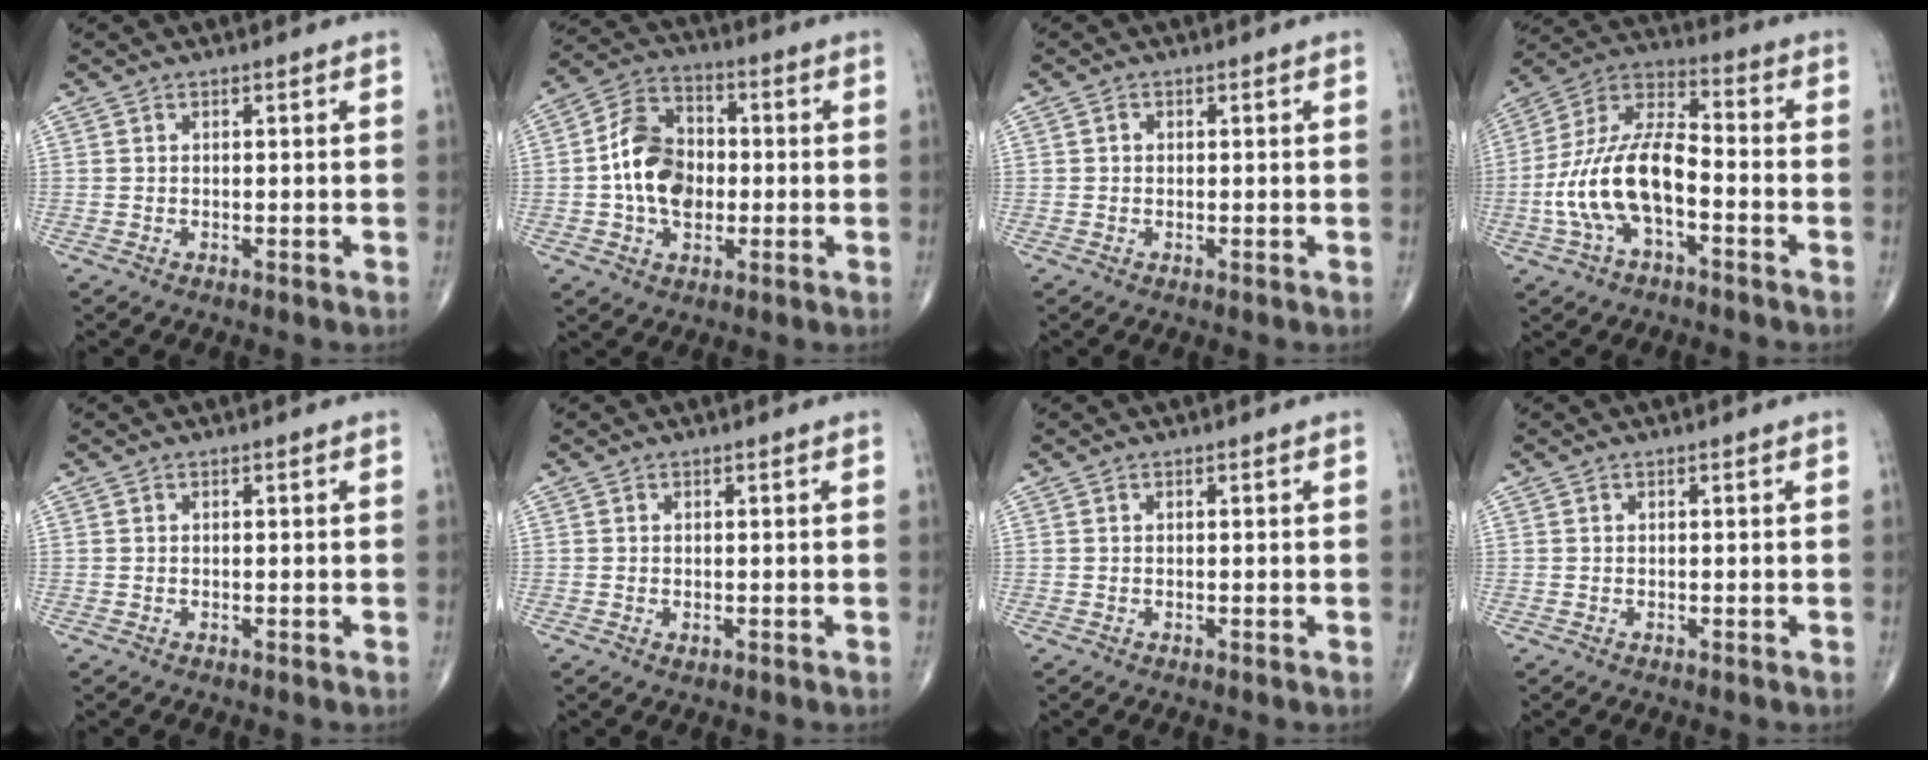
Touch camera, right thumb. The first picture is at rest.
{"total": 12.3, "force": [-0.9, 8.6, 8.7], "torque": [-0.134, 0.025, -0.024]}
{"total": 0.7, "force": [0.0, 0.7, 0.3], "torque": [-0.001, 0.002, -0.001]}
{"total": 16.0, "force": [-4.2, 7.6, 13.5], "torque": [-0.270, 0.046, -0.080]}
{"total": 0.0}
{"total": 0.7, "force": [-0.2, 0.4, 0.5], "torque": [-0.009, -0.002, -0.001]}
{"total": 0.0}
{"total": 0.0}